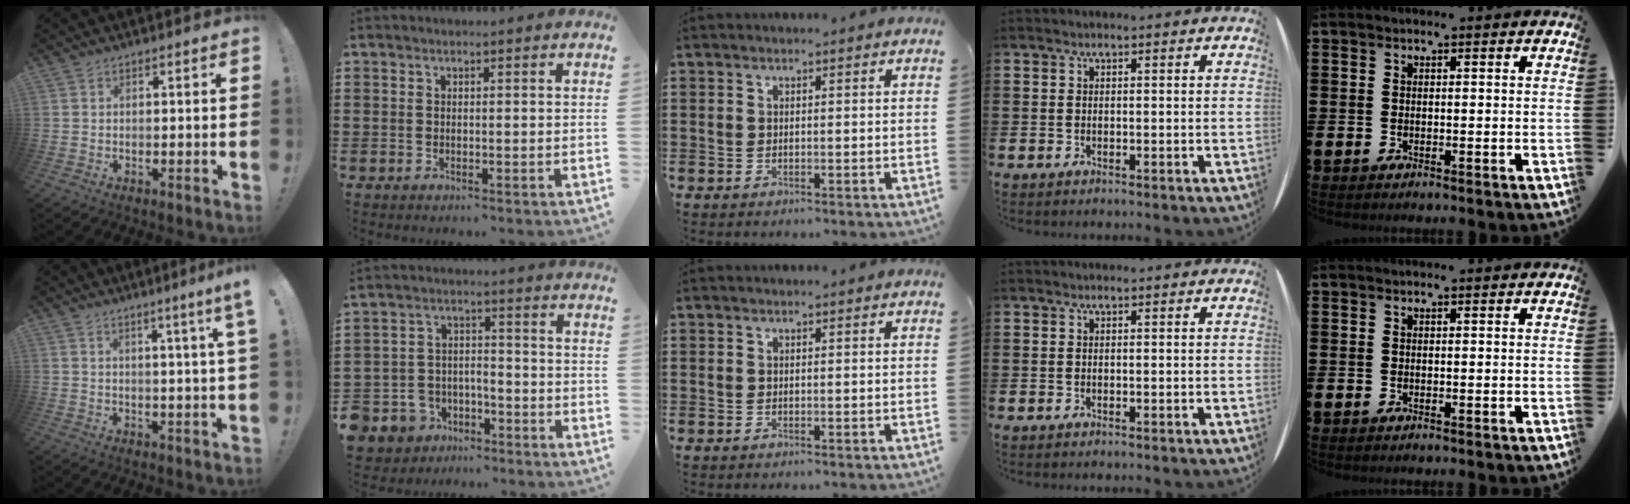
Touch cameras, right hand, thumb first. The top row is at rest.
{"thumb": {"total": 5.2, "force": [2.5, -1.1, 4.4], "torque": [-0.053, -0.020, 0.033]}, "index": {"total": 5.6, "force": [-4.7, 3.1, 0.8], "torque": [-0.056, 0.006, -0.101]}}